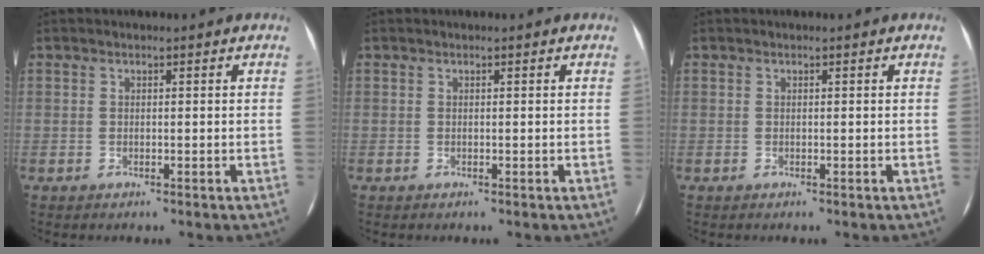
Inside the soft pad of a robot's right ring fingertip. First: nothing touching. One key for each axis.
{"total": 0.0}
{"total": 0.0}